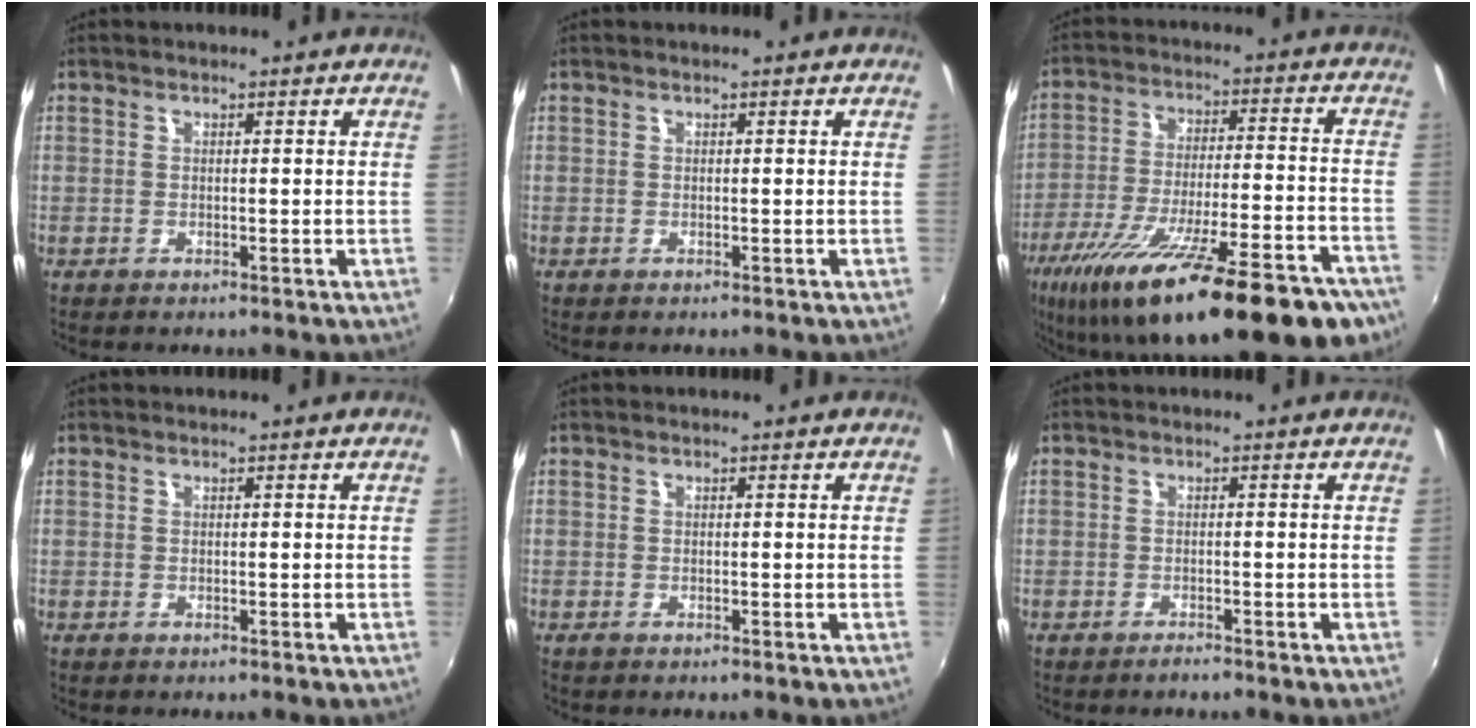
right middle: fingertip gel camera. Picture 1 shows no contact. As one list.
[{"total": 0.0}, {"total": 30.1, "force": [-20.6, 7.2, 20.8], "torque": [-0.347, -0.072, -0.299]}, {"total": 0.0}, {"total": 0.0}, {"total": 1.0, "force": [-1.0, 0.2, 0.2], "torque": [-0.006, -0.003, -0.018]}]